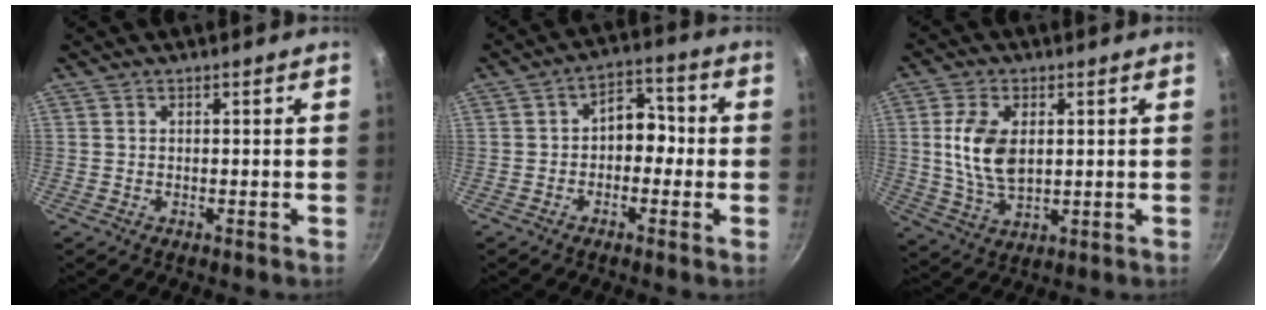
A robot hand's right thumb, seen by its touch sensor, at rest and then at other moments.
{"total": 6.8, "force": [-0.8, 4.8, 4.8], "torque": [-0.024, 0.026, -0.027]}
{"total": 10.3, "force": [1.6, 6.1, 8.2], "torque": [-0.151, -0.010, 0.033]}